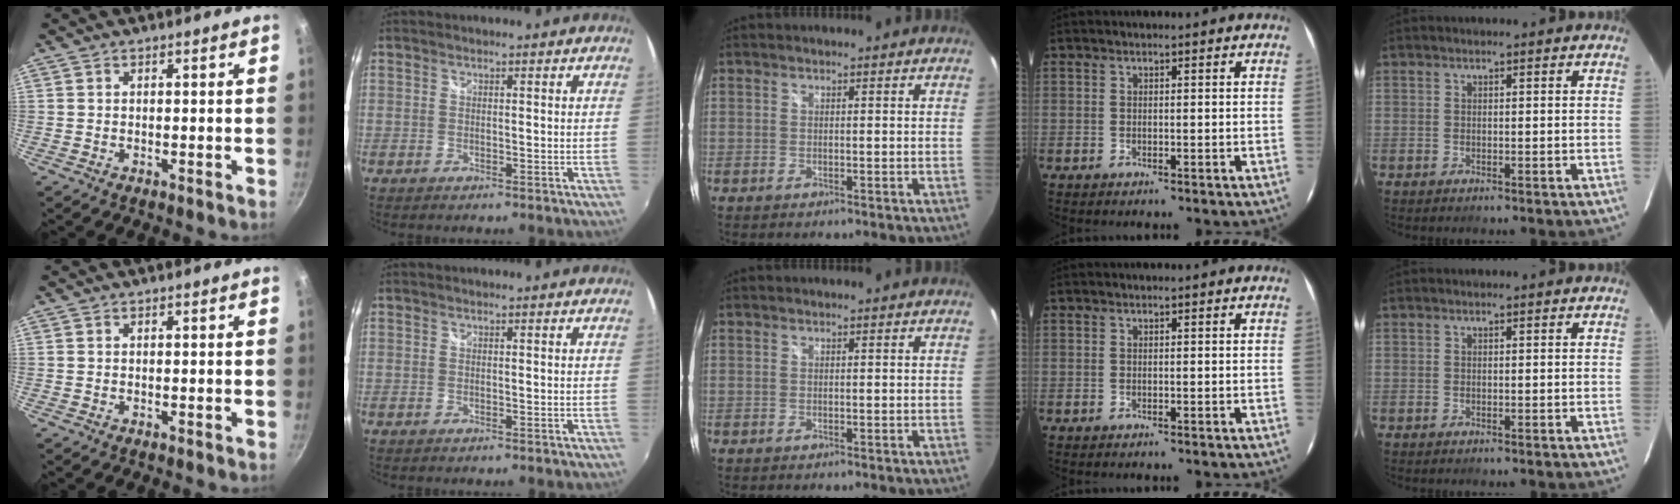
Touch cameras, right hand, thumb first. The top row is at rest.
{}